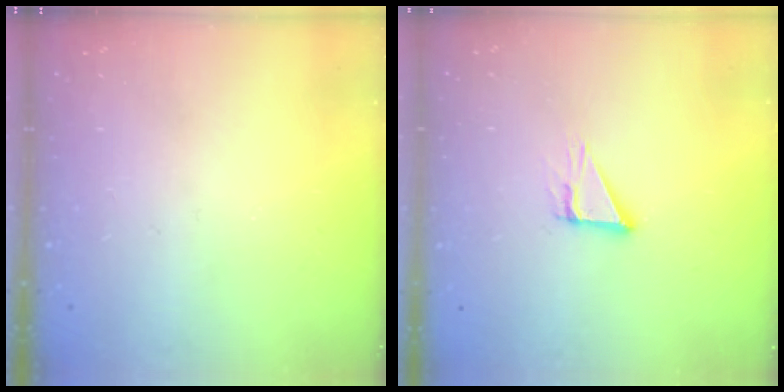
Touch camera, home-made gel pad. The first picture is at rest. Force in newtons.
{"total": 4.6, "press": 4.6, "slide": 0.2}